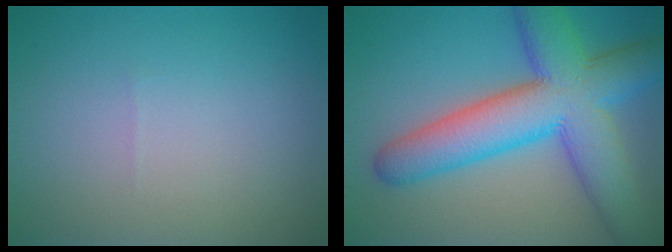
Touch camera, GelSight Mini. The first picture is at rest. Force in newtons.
{"total": 11.0, "press": 11.0, "slide": 0.4}